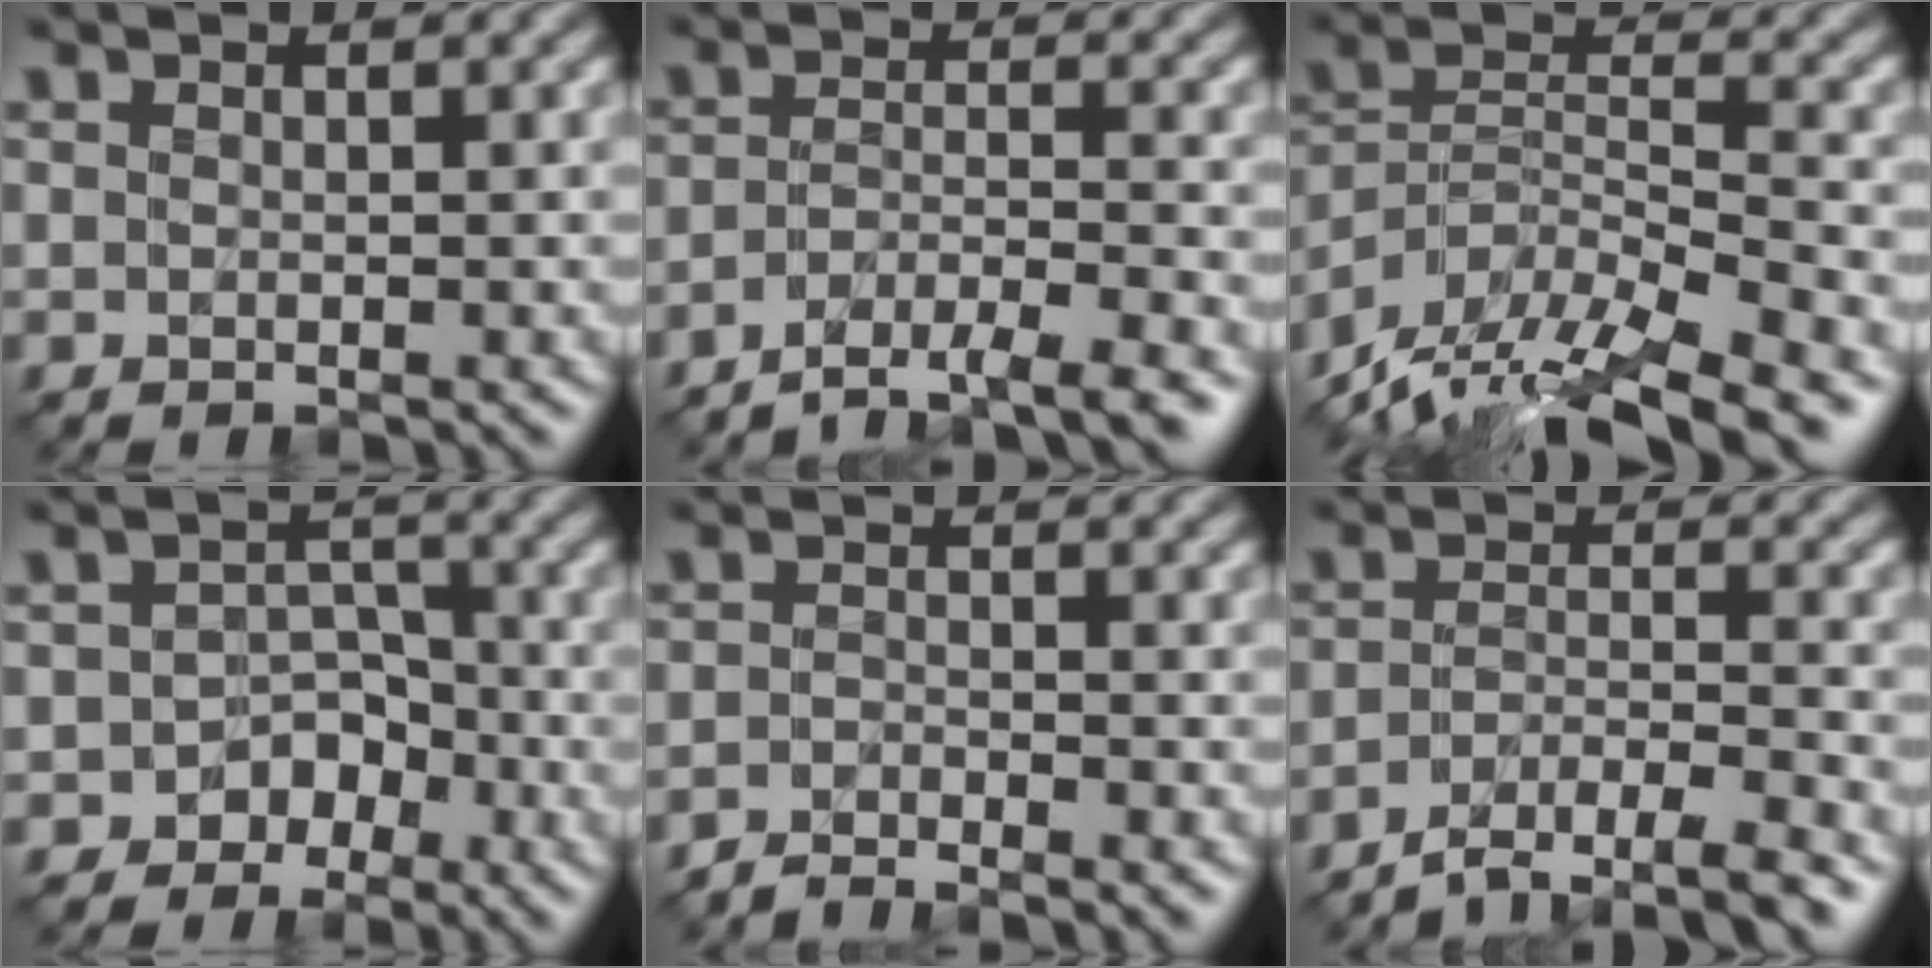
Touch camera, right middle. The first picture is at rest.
{"total": 5.2, "force": [-4.3, 1.0, 2.8], "torque": [-0.043, 0.000, -0.072]}
{"total": 13.0, "force": [-10.9, 3.5, 6.1], "torque": [-0.113, -0.008, -0.175]}
{"total": 3.6, "force": [-2.4, 2.5, 0.8], "torque": [0.002, 0.009, -0.039]}
{"total": 2.6, "force": [-2.6, 0.2, 0.6], "torque": [-0.004, -0.005, -0.053]}
{"total": 4.7, "force": [-3.9, 0.9, 2.4], "torque": [-0.041, -0.002, -0.070]}